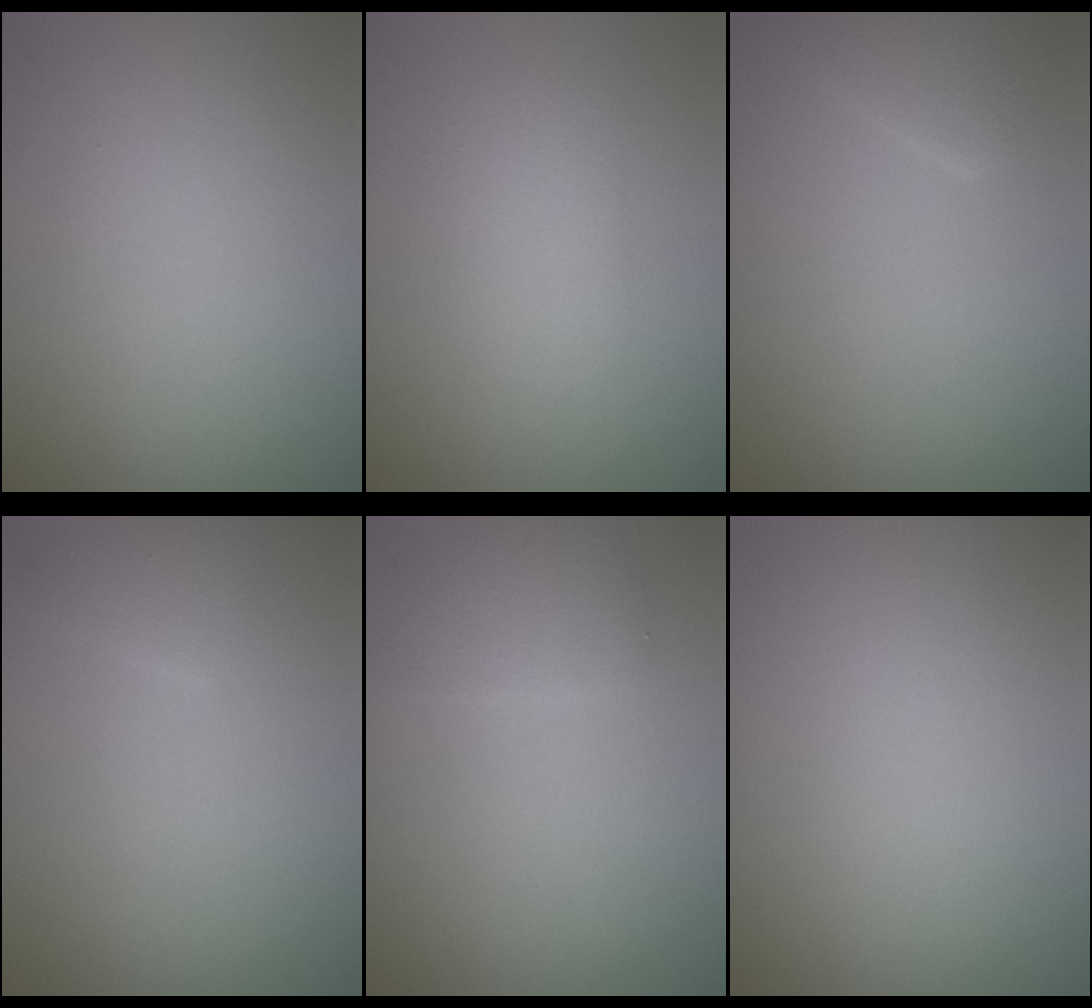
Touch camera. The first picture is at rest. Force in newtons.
{"total": 2.3, "press": 2.2, "slide": 0.1}
{"total": 2.2, "press": 2.2, "slide": 0.2}
{"total": 1.5, "press": 1.5, "slide": 0.1}
{"total": 2.0, "press": 2.0, "slide": 0.2}
{"total": 0.0}